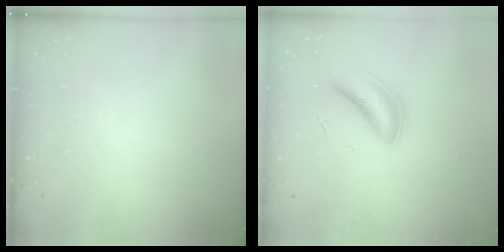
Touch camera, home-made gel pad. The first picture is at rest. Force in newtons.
{"total": 5.1, "press": 5.1, "slide": 0.3}